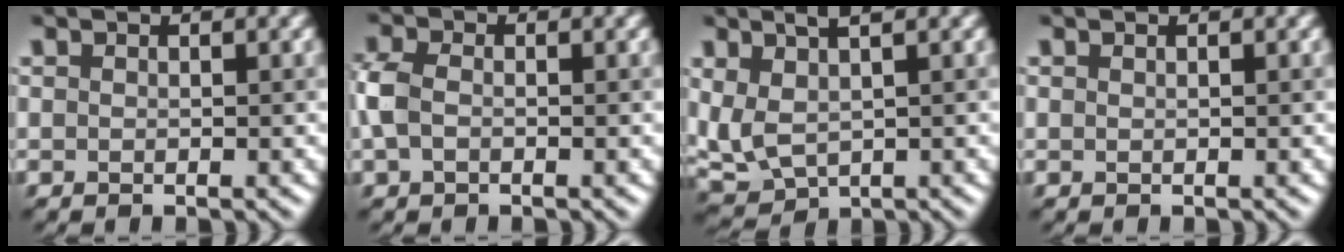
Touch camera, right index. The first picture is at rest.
{"total": 2.7, "force": [-0.4, 1.8, 1.9], "torque": [-0.049, 0.006, -0.015]}
{"total": 4.8, "force": [1.5, 2.2, 4.0], "torque": [-0.099, 0.000, 0.032]}
{"total": 0.0}